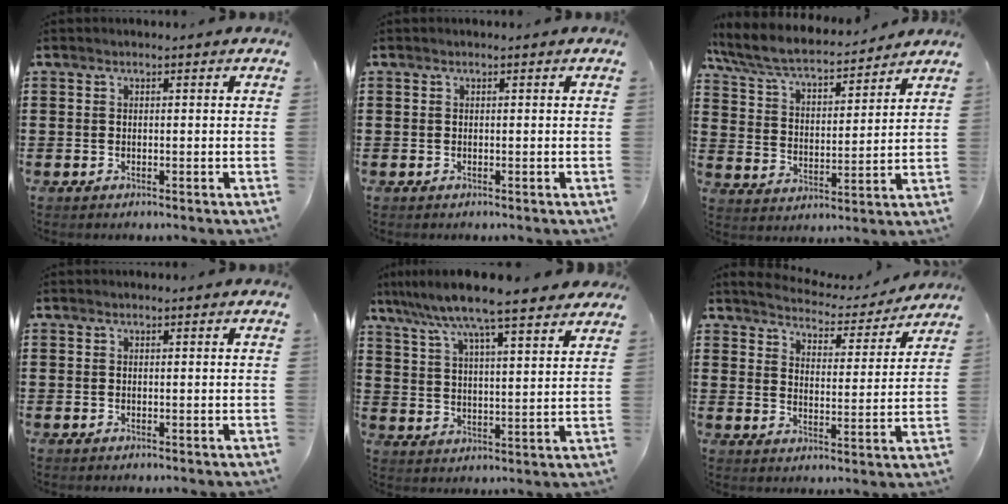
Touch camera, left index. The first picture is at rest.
{"total": 0.0}
{"total": 6.8, "force": [6.1, 1.1, 2.8], "torque": [-0.080, -0.034, 0.102]}
{"total": 0.0}
{"total": 8.6, "force": [7.5, 0.1, 4.2], "torque": [-0.110, -0.037, 0.126]}
{"total": 4.0, "force": [3.9, 0.3, 0.0], "torque": [-0.027, -0.029, 0.063]}